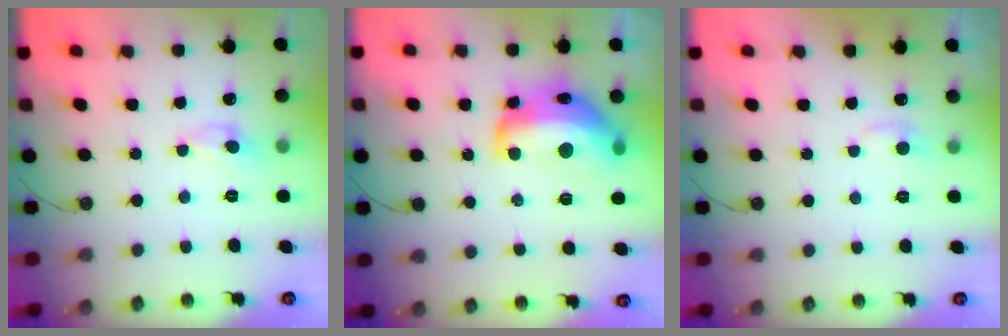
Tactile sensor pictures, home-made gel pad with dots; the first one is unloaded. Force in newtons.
{"total": 12.5, "press": 12.5, "slide": 1.2}
{"total": 0.9, "press": 0.5, "slide": 0.7}